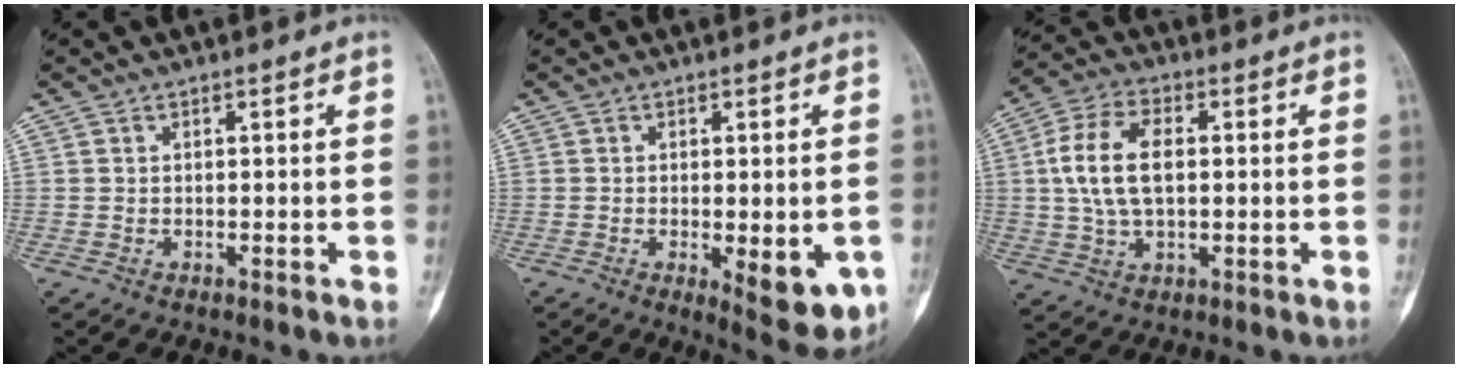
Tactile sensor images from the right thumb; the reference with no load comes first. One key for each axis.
{"total": 9.5, "fx": -2.7, "fy": 3.4, "fz": 8.5, "tx": -0.098, "ty": -0.015, "tz": -0.028}
{"total": 11.3, "fx": 1.1, "fy": 6.4, "fz": 9.3, "tx": -0.181, "ty": 0.015, "tz": 0.021}